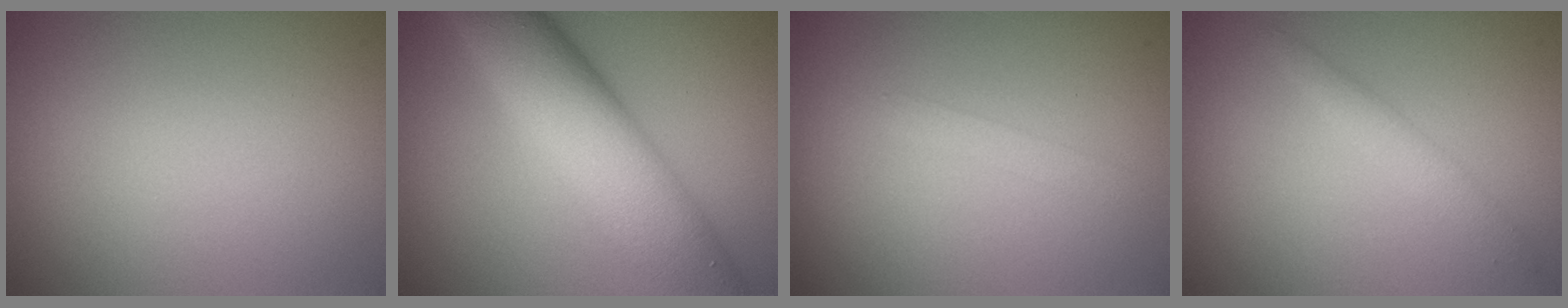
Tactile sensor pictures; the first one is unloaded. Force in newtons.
{"total": 10.7, "press": 10.7, "slide": 0.2}
{"total": 0.9, "press": 0.9, "slide": 0.2}
{"total": 1.7, "press": 1.7, "slide": 0.0}